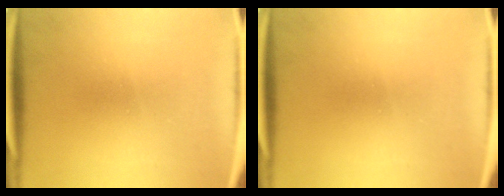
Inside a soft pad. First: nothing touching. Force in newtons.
{"total": 0.0}